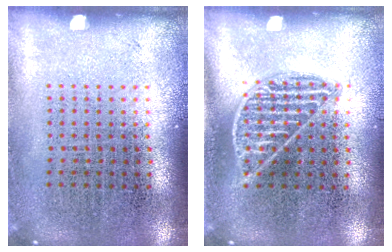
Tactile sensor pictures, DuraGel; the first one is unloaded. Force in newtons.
{"total": 0.9, "press": 0.9, "slide": 0.3}